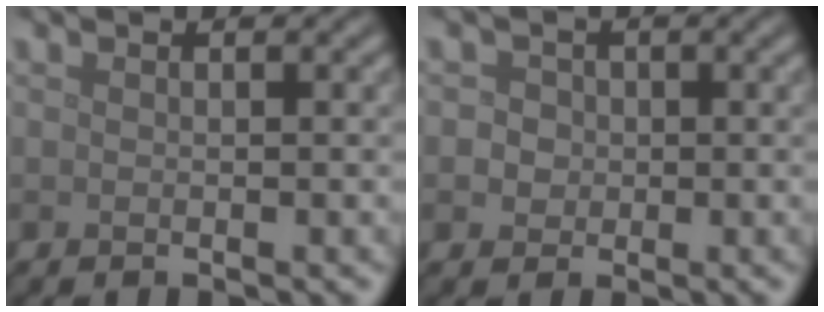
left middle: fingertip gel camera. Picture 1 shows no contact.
{"total": 3.2, "force": [0.7, 2.9, 1.2], "torque": [-0.005, 0.015, -0.003]}